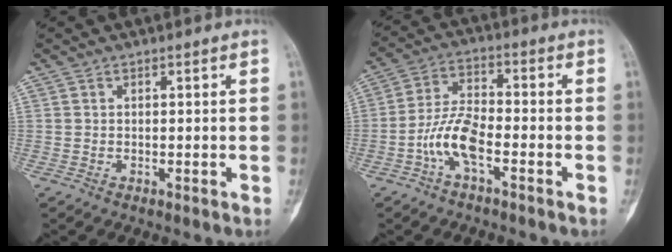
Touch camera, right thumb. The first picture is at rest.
{"total": 8.0, "force": [-3.4, 3.0, 6.6], "torque": [-0.137, 0.031, -0.071]}